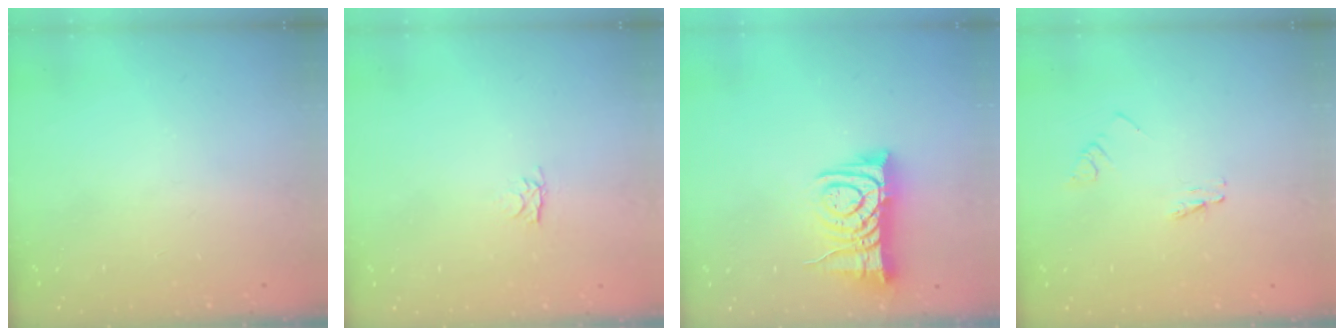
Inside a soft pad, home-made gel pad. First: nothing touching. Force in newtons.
{"total": 2.6, "press": 2.6, "slide": 0.3}
{"total": 10.2, "press": 10.1, "slide": 1.2}
{"total": 2.6, "press": 2.6, "slide": 0.4}